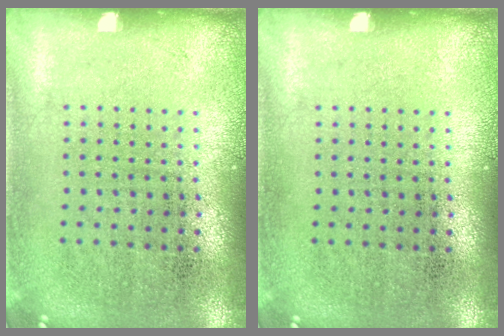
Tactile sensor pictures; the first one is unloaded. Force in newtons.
{"total": 0.0}